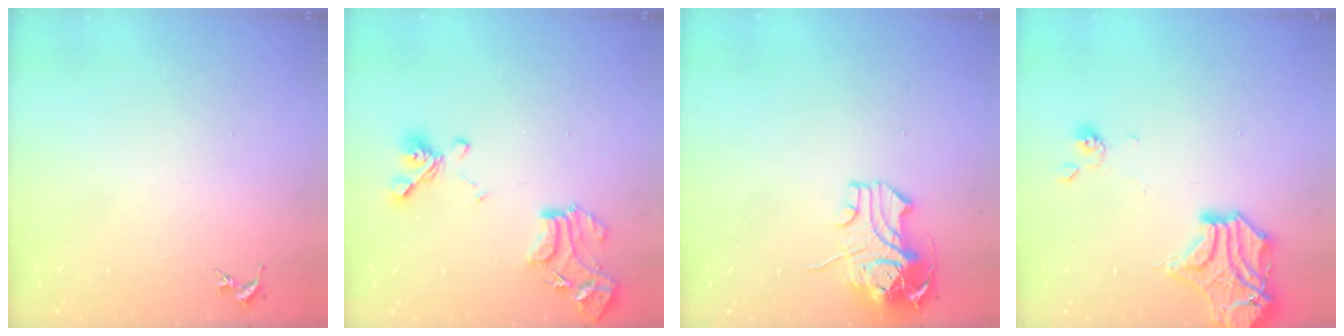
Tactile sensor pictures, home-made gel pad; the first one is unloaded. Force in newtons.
{"total": 16.4, "press": 16.4, "slide": 1.4}
{"total": 11.8, "press": 11.7, "slide": 2.1}
{"total": 16.4, "press": 16.1, "slide": 3.1}